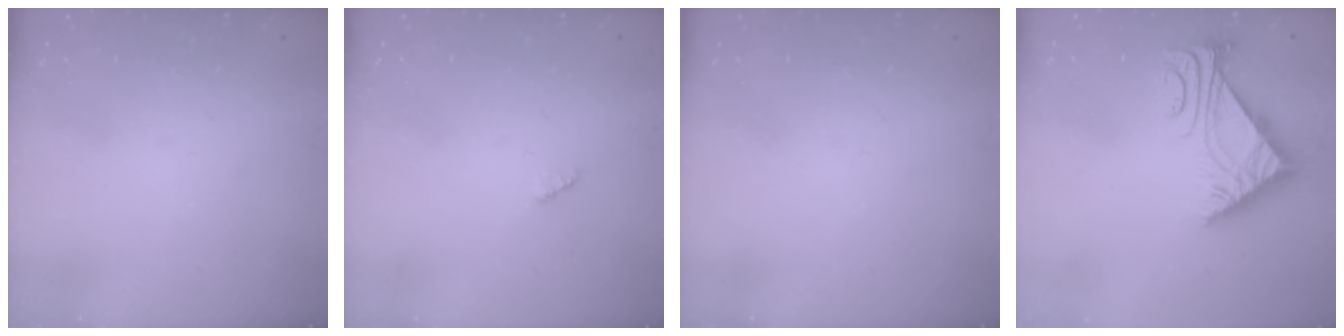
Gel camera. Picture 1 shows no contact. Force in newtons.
{"total": 1.3, "press": 1.3, "slide": 0.2}
{"total": 0.0}
{"total": 5.6, "press": 5.5, "slide": 0.8}